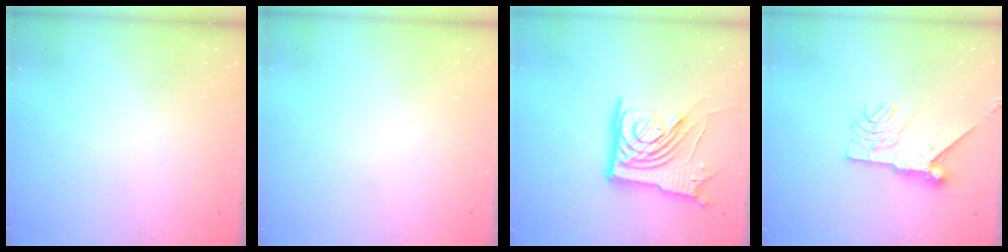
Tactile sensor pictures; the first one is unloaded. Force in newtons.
{"total": 0.0}
{"total": 14.5, "press": 14.4, "slide": 1.2}
{"total": 10.5, "press": 10.5, "slide": 0.4}